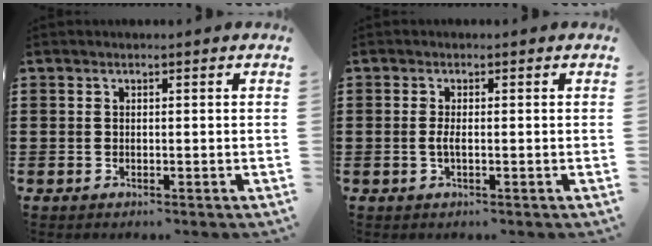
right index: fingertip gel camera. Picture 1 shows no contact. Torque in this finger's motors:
{"motor_torque": [0.79, -0.17, 0.13, 0.06]}